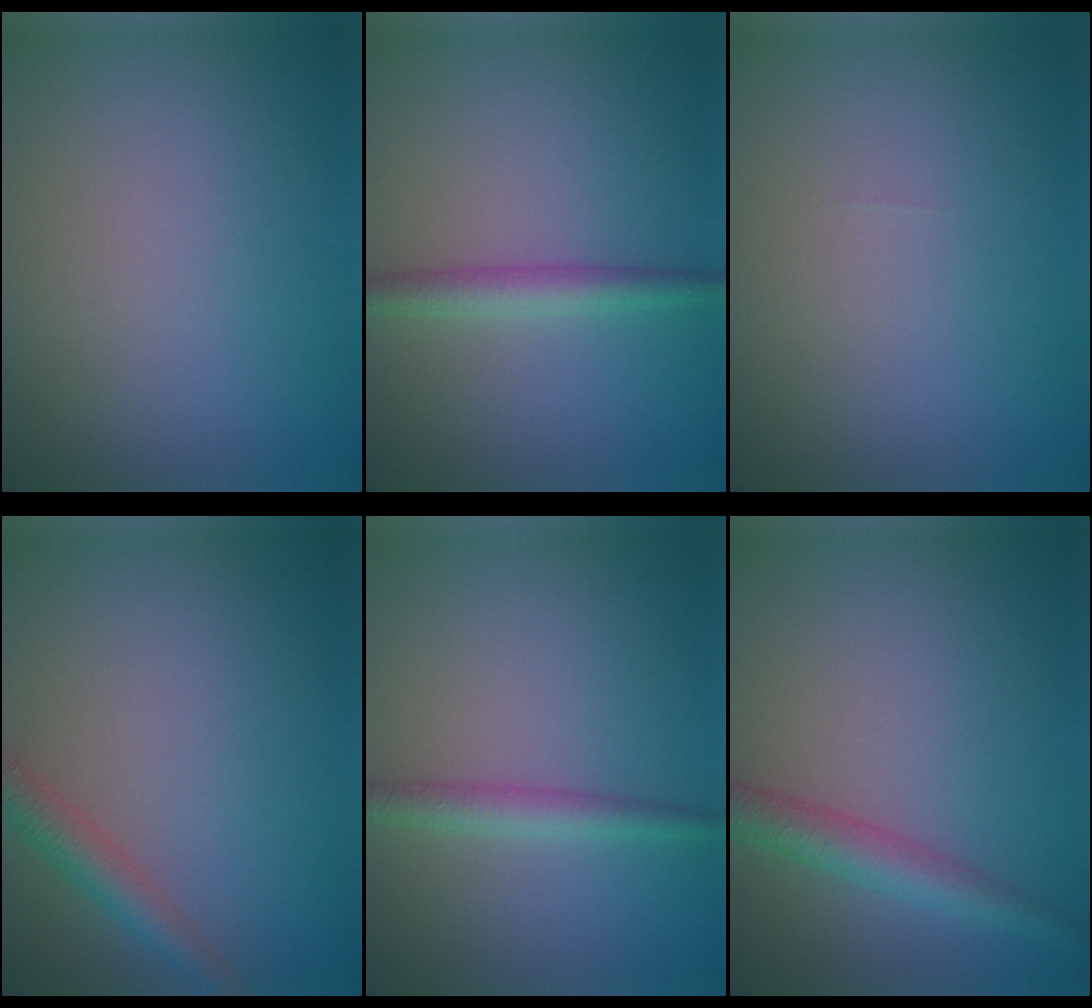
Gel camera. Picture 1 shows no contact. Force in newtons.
{"total": 2.6, "press": 2.6, "slide": 0.1}
{"total": 0.0}
{"total": 2.8, "press": 2.8, "slide": 0.2}
{"total": 2.3, "press": 2.3, "slide": 0.0}
{"total": 3.6, "press": 3.6, "slide": 0.1}